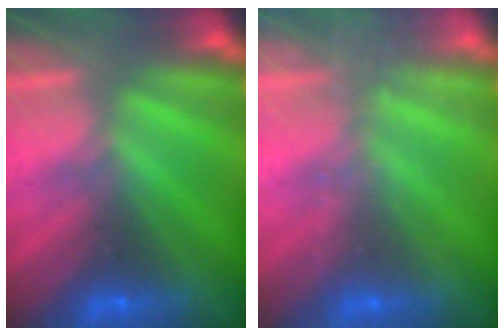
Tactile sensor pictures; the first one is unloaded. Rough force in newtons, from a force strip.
{"total": 1.8}